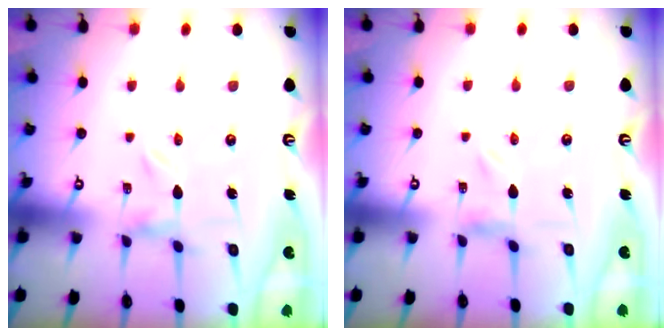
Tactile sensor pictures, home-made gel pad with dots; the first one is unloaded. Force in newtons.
{"total": 0.7, "press": 0.7, "slide": 0.2}